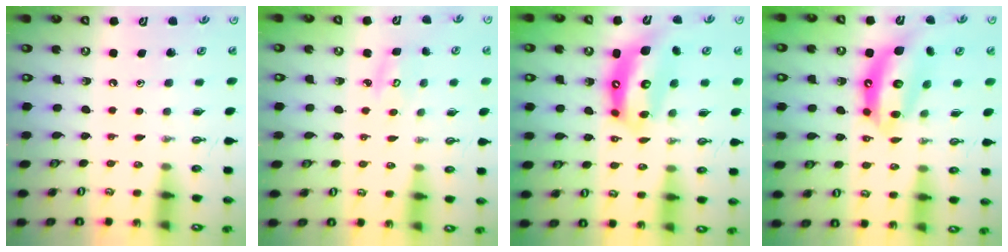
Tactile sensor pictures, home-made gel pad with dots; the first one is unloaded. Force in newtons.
{"total": 2.9, "press": 2.9, "slide": 0.1}
{"total": 12.8, "press": 12.8, "slide": 0.9}
{"total": 13.6, "press": 13.5, "slide": 1.2}